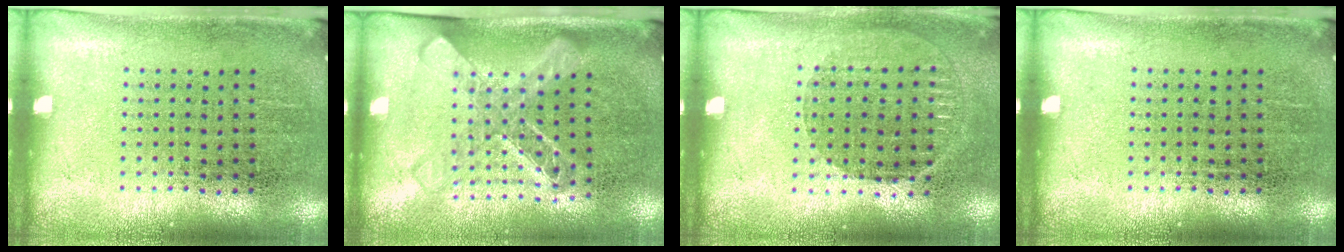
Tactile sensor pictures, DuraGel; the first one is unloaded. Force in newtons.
{"total": 1.7, "press": 1.4, "slide": 1.0}
{"total": 0.9, "press": 0.8, "slide": 0.4}
{"total": 0.0}